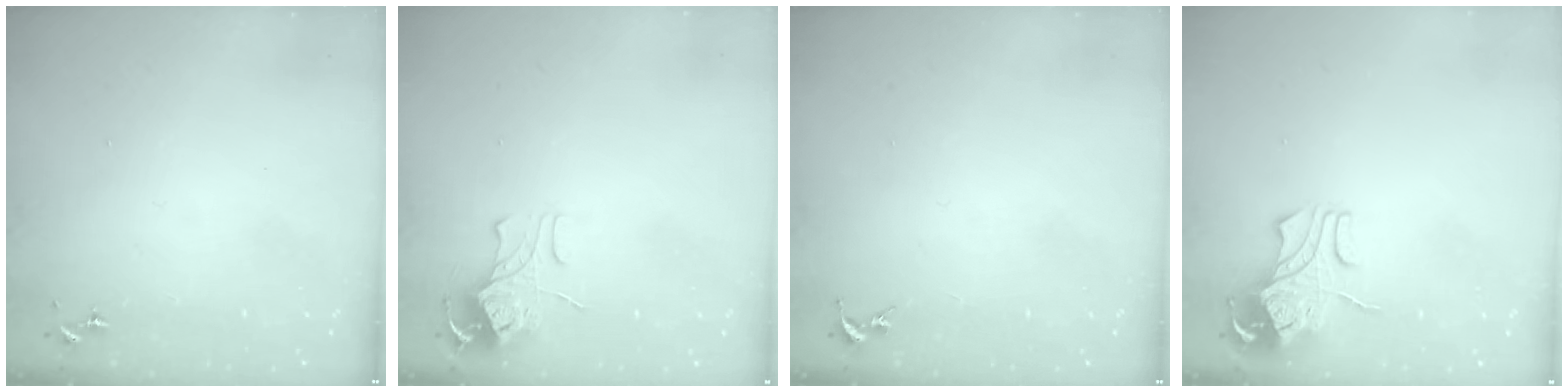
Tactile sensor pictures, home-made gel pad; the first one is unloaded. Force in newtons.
{"total": 8.8, "press": 8.8, "slide": 0.7}
{"total": 0.0}
{"total": 9.3, "press": 9.3, "slide": 1.2}